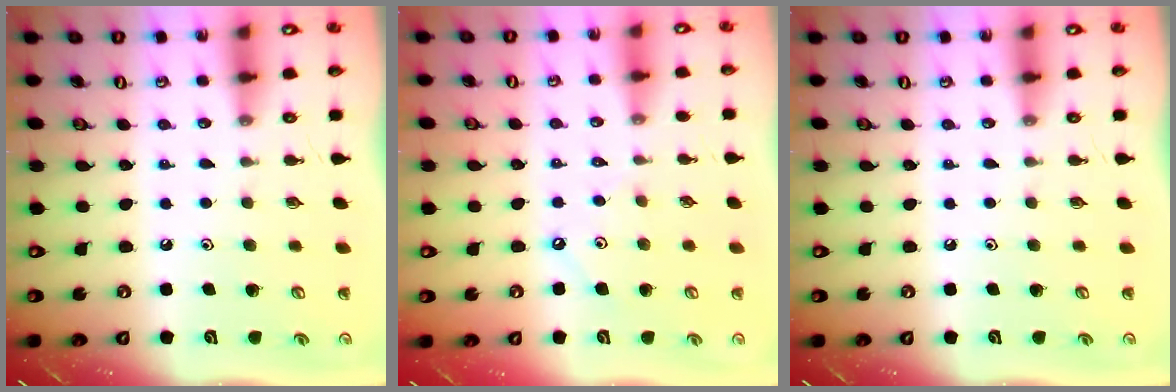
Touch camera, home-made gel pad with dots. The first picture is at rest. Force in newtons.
{"total": 3.7, "press": 3.7, "slide": 0.6}
{"total": 0.0}